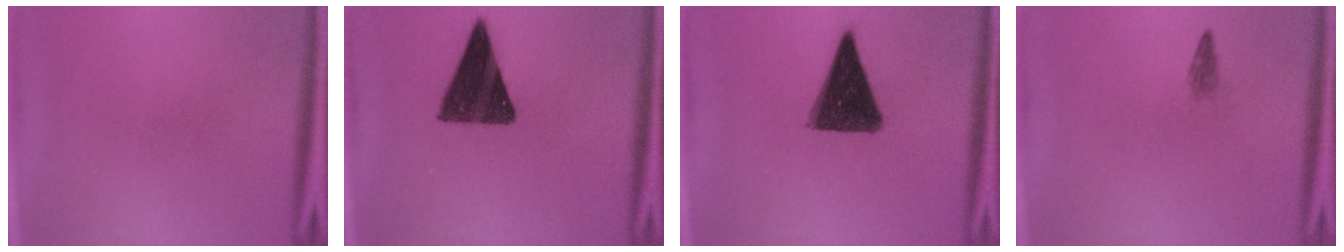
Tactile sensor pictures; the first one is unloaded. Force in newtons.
{"total": 13.4}
{"total": 13.0}
{"total": 1.0}